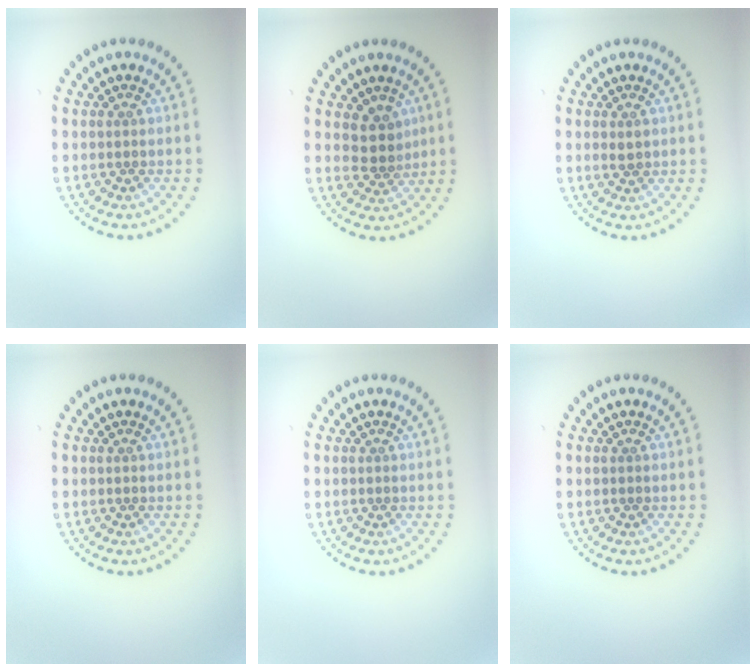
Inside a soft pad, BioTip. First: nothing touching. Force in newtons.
{"total": 2.4, "press": 1.9, "slide": 1.5}
{"total": 1.0, "press": 1.0, "slide": 0.2}
{"total": 0.0}
{"total": 0.0}
{"total": 0.0}